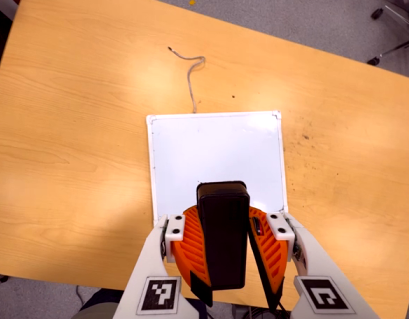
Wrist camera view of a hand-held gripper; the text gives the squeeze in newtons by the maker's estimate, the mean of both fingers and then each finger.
{"total": 11.0, "left": 10.9, "right": 11.1}